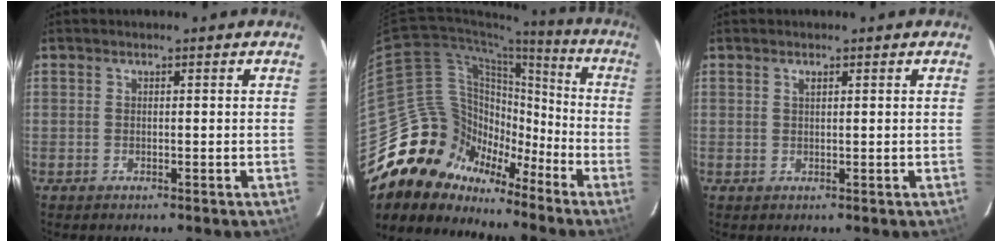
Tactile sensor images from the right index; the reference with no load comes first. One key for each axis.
{"total": 15.7, "fx": -11.5, "fy": 10.5, "fz": 2.0, "tx": -0.032, "ty": 0.060, "tz": -0.201}
{"total": 0.8, "fx": 0.5, "fy": 0.2, "fz": 0.6, "tx": -0.011, "ty": 0.003, "tz": 0.008}